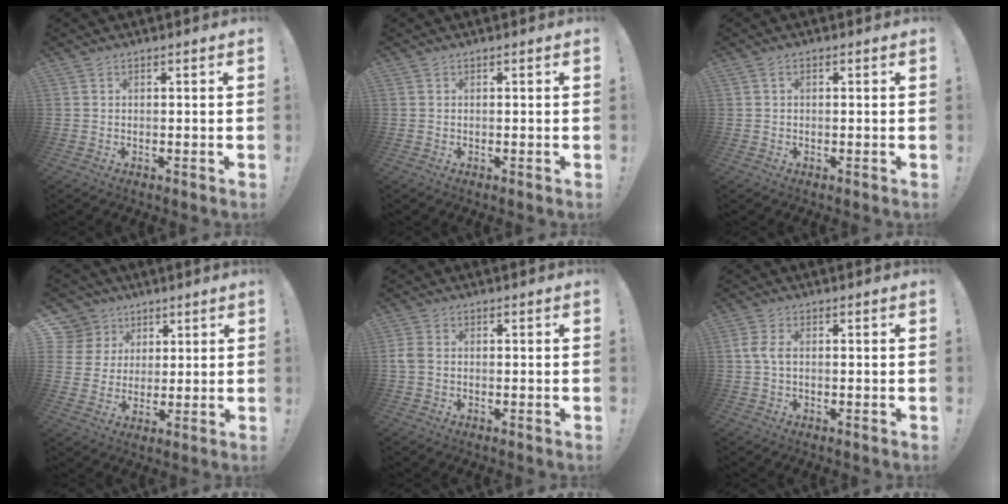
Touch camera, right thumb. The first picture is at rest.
{"total": 0.0}
{"total": 0.9, "force": [-0.1, 0.5, 0.7], "torque": [-0.011, 0.000, -0.002]}
{"total": 8.0, "force": [3.4, 7.1, 1.3], "torque": [-0.023, -0.024, 0.073]}
{"total": 3.0, "force": [-0.3, 2.0, 2.3], "torque": [-0.058, 0.005, -0.006]}
{"total": 3.6, "force": [-0.1, 1.7, 3.2], "torque": [-0.074, 0.005, -0.004]}